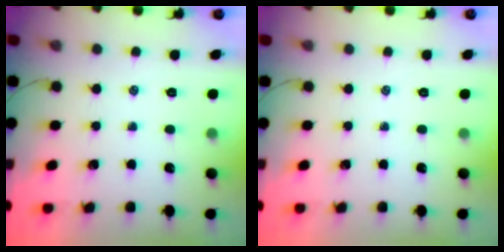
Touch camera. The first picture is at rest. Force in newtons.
{"total": 0.0}